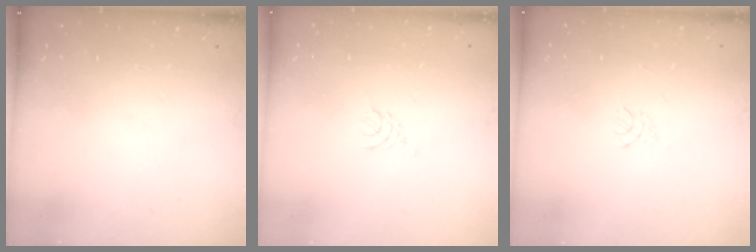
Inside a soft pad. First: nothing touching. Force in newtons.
{"total": 3.8, "press": 3.8, "slide": 0.6}
{"total": 3.0, "press": 2.9, "slide": 0.6}